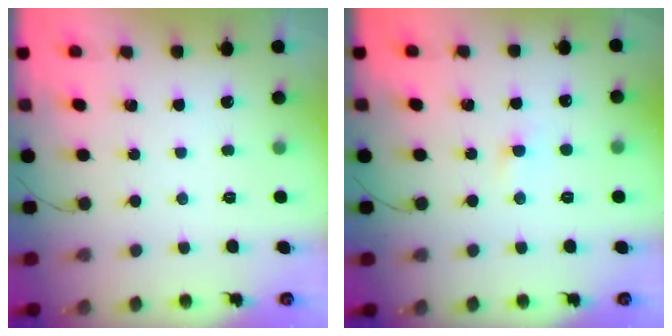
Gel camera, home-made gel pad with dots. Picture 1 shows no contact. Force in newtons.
{"total": 1.7, "press": 1.5, "slide": 0.8}